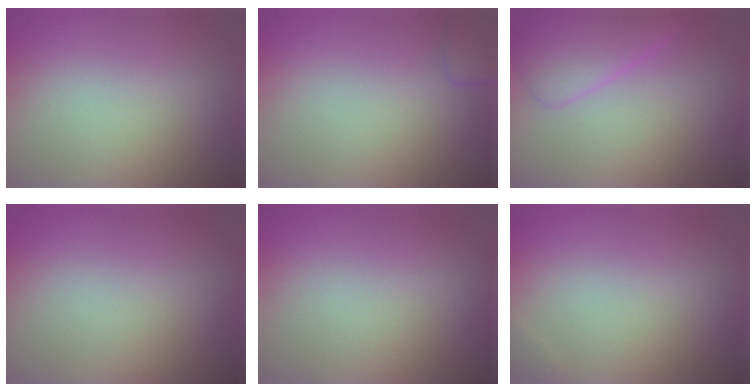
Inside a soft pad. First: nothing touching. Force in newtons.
{"total": 1.9, "press": 1.9, "slide": 0.2}
{"total": 3.9, "press": 3.9, "slide": 0.2}
{"total": 0.0}
{"total": 0.0}
{"total": 0.6, "press": 0.5, "slide": 0.1}